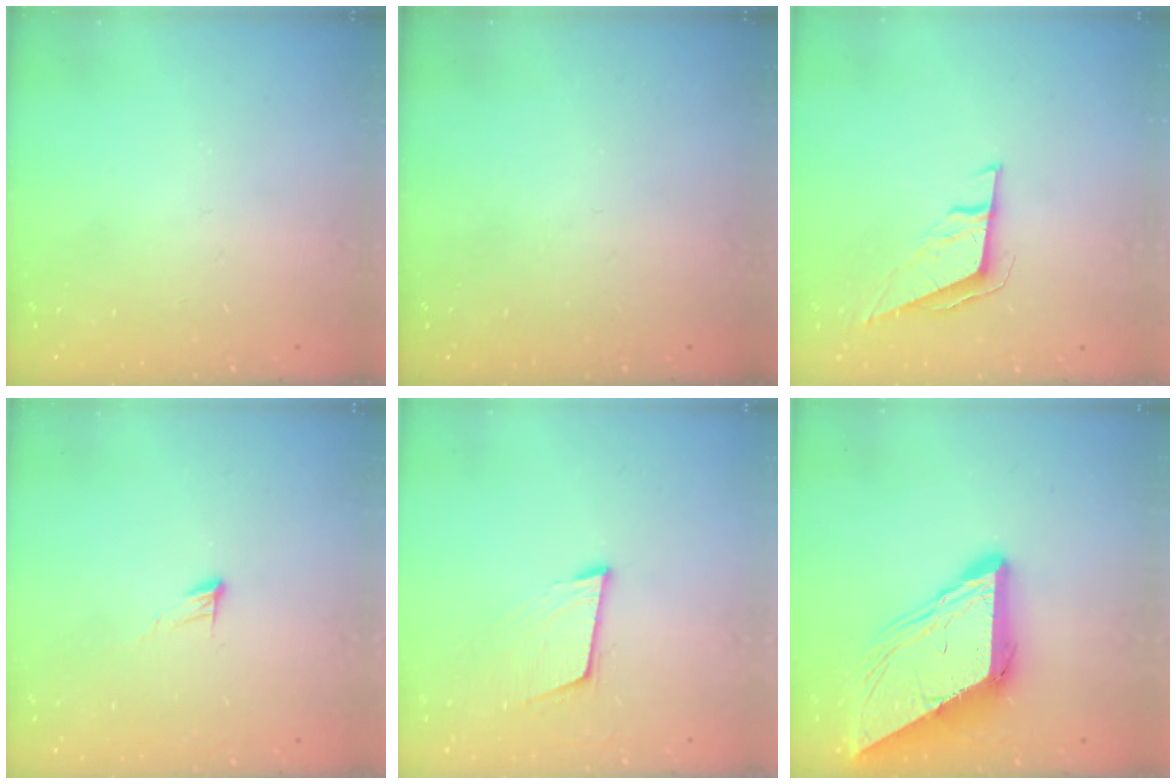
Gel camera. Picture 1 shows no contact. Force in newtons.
{"total": 0.0}
{"total": 6.0, "press": 5.9, "slide": 0.9}
{"total": 4.2, "press": 4.2, "slide": 0.4}
{"total": 6.7, "press": 6.4, "slide": 2.0}
{"total": 12.0, "press": 11.9, "slide": 1.2}